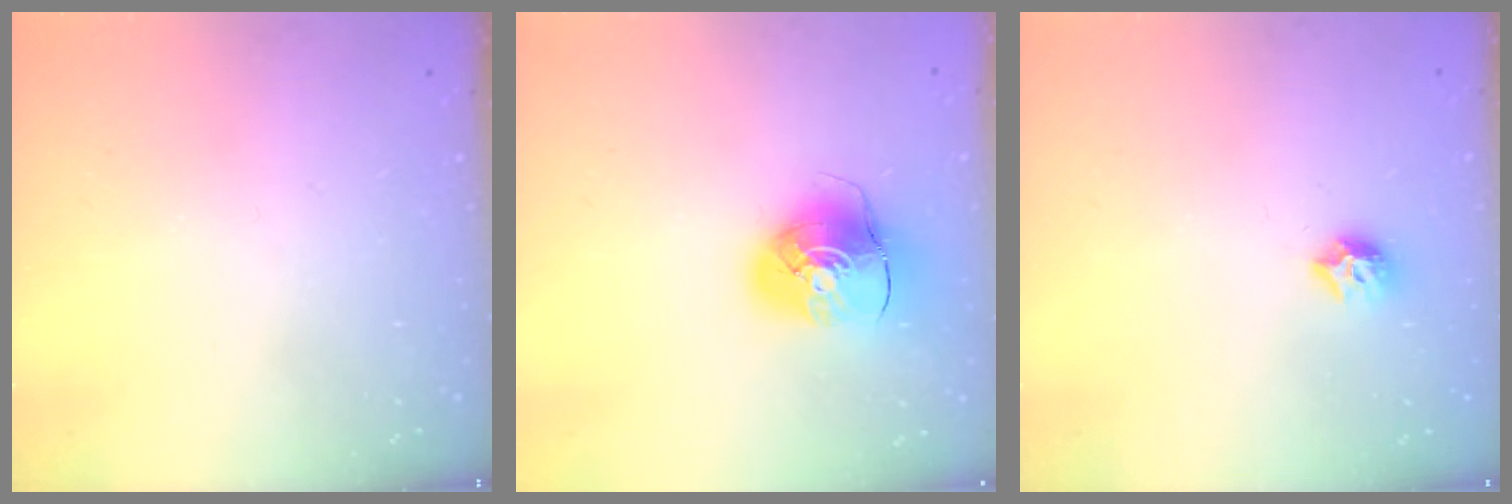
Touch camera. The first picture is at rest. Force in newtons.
{"total": 8.9, "press": 8.9, "slide": 1.2}
{"total": 7.5, "press": 7.5, "slide": 0.6}